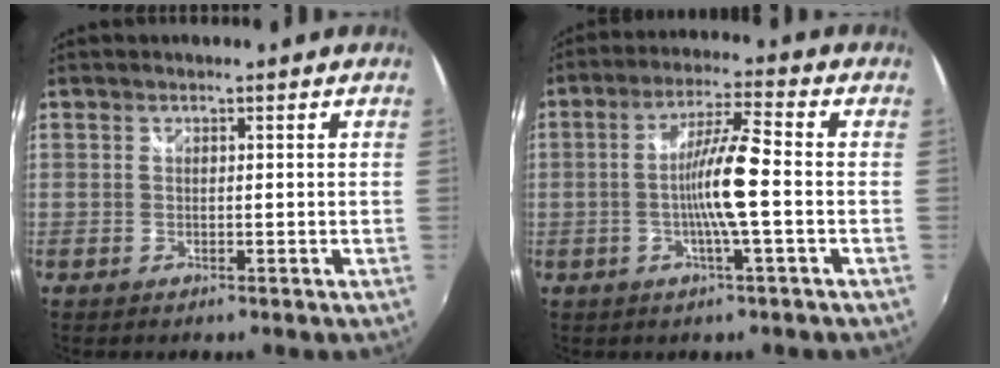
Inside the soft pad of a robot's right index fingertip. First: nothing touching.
{"total": 9.0, "force": [-1.5, 0.1, 8.8], "torque": [-0.166, 0.001, -0.030]}